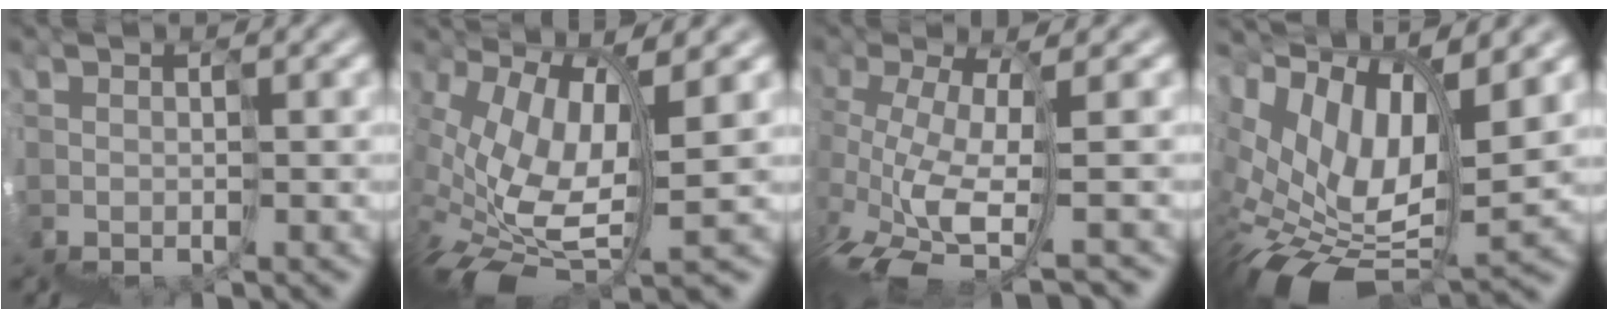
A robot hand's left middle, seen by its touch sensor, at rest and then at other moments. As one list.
[{"total": 6.1, "force": [-0.2, 2.1, 5.7], "torque": [-0.141, 0.002, 0.009]}, {"total": 4.4, "force": [-1.8, 0.6, 3.9], "torque": [-0.080, 0.005, -0.024]}, {"total": 7.2, "force": [2.0, 3.7, 5.8], "torque": [-0.123, 0.013, 0.044]}]